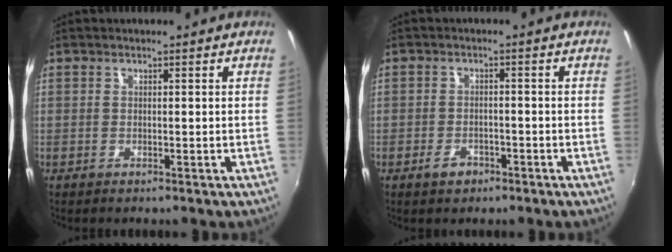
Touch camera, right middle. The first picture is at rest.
{"total": 3.0, "force": [-2.0, 1.7, 1.4], "torque": [-0.031, 0.002, -0.029]}